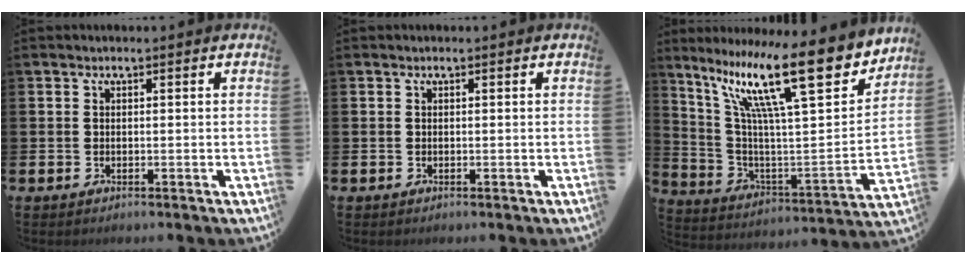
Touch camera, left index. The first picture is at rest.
{"total": 0.0}
{"total": 19.0, "force": [12.2, 4.3, 13.9], "torque": [-0.268, -0.069, 0.195]}